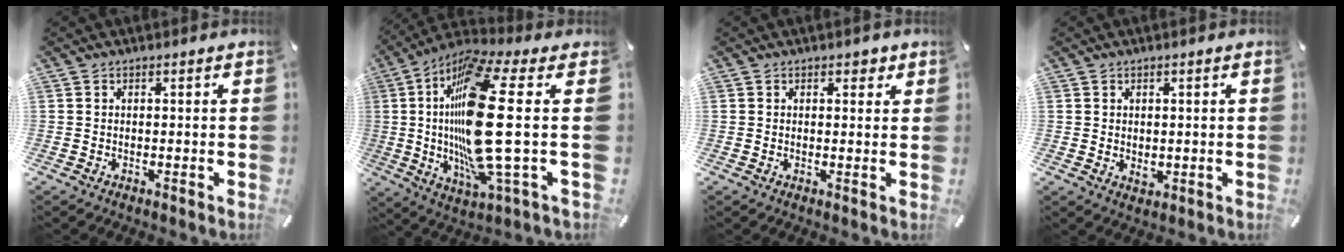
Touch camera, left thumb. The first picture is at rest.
{"total": 24.6, "force": [2.2, 5.7, 23.9], "torque": [-0.492, -0.033, 0.020]}
{"total": 1.8, "force": [0.9, 1.3, 0.9], "torque": [0.003, -0.004, 0.010]}
{"total": 1.7, "force": [0.2, 1.5, 0.8], "torque": [-0.007, 0.000, 0.000]}